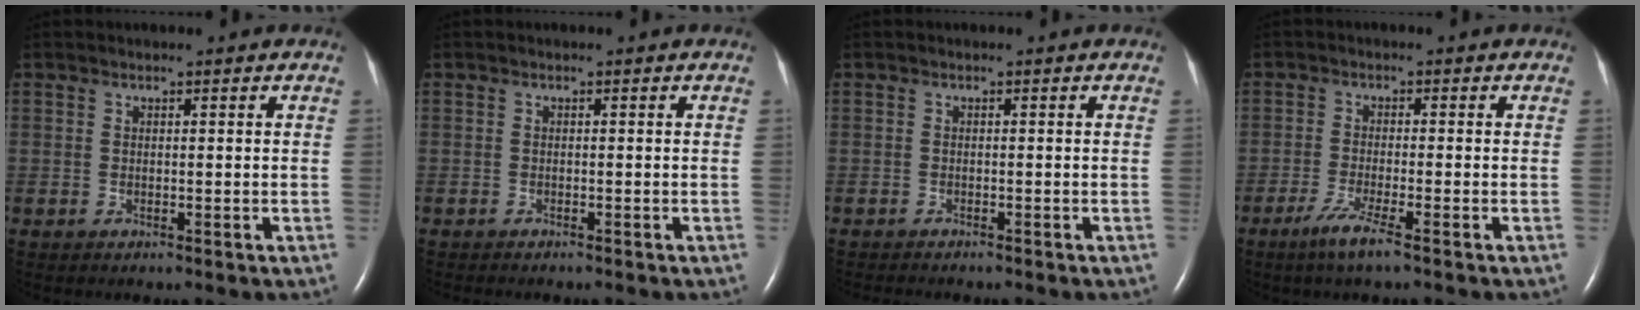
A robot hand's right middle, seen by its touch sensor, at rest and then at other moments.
{"total": 2.3, "force": [-2.0, 0.4, 1.0], "torque": [-0.018, -0.005, -0.021]}
{"total": 3.3, "force": [-3.0, 0.5, 1.4], "torque": [-0.022, -0.007, -0.037]}
{"total": 4.3, "force": [-2.8, -0.2, 3.3], "torque": [-0.073, -0.013, -0.057]}